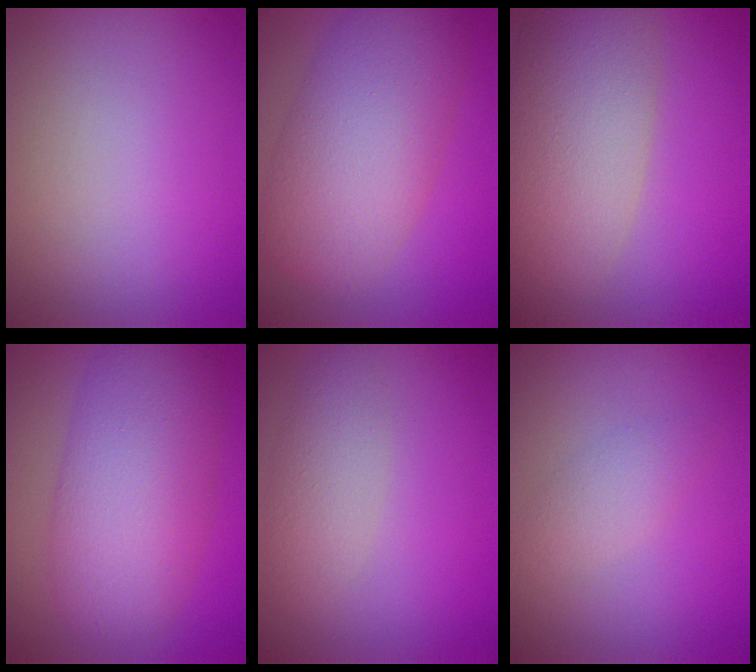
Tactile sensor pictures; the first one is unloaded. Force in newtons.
{"total": 8.2, "press": 8.2, "slide": 0.3}
{"total": 8.5, "press": 8.5, "slide": 0.4}
{"total": 7.9, "press": 7.9, "slide": 0.4}
{"total": 2.4, "press": 2.4, "slide": 0.1}
{"total": 1.7, "press": 1.7, "slide": 0.1}